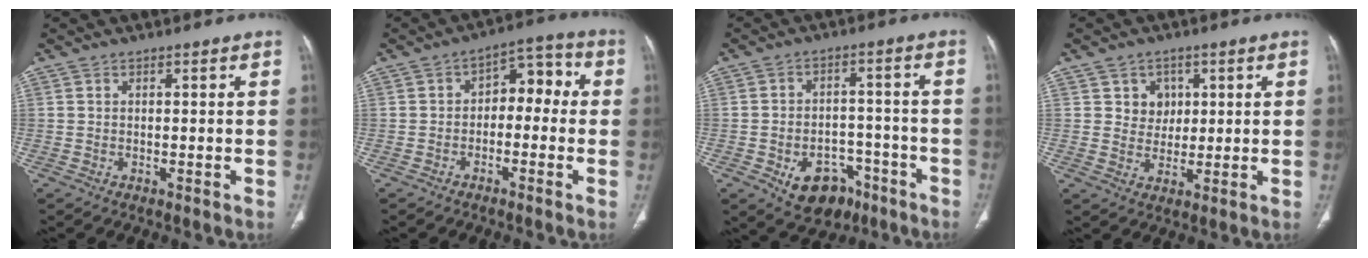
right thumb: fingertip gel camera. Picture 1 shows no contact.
{"total": 7.5, "force": [-0.6, 5.0, 5.6], "torque": [-0.043, 0.044, -0.023]}
{"total": 11.0, "force": [-5.6, 7.7, 5.4], "torque": [-0.053, 0.044, -0.071]}
{"total": 4.9, "force": [1.7, 4.3, 1.4], "torque": [0.008, -0.004, 0.026]}